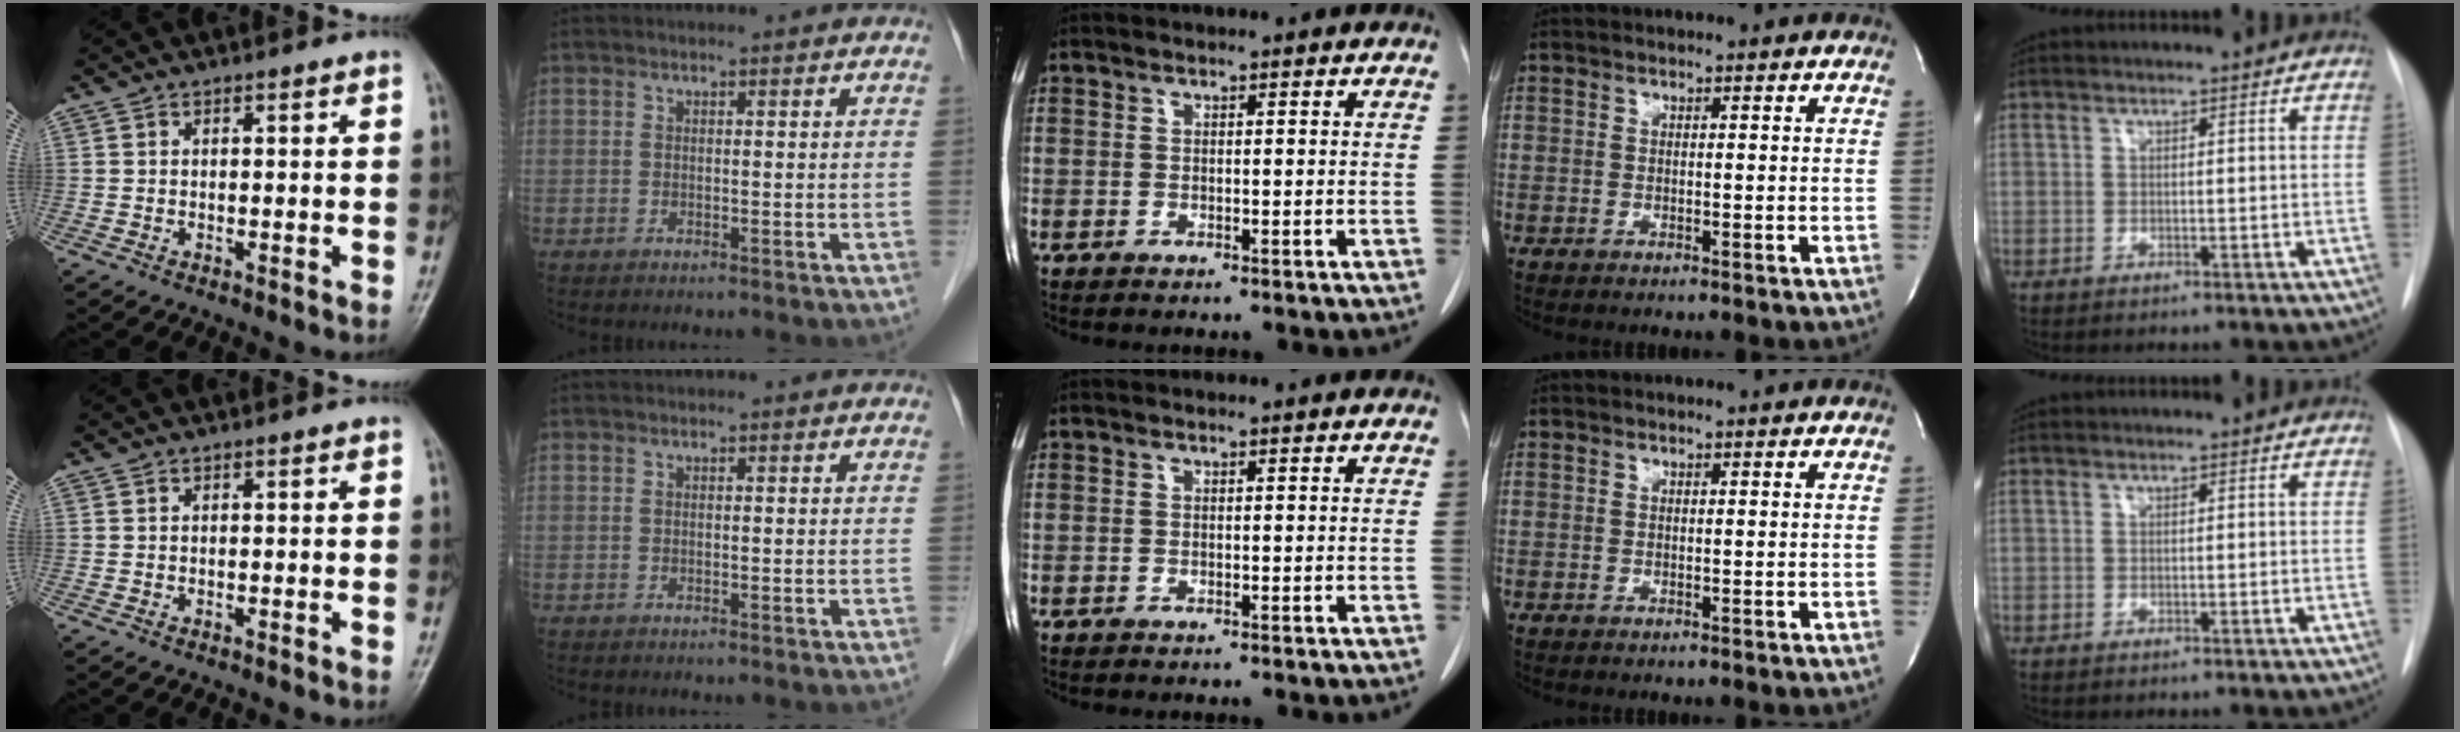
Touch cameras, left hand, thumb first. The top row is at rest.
{}